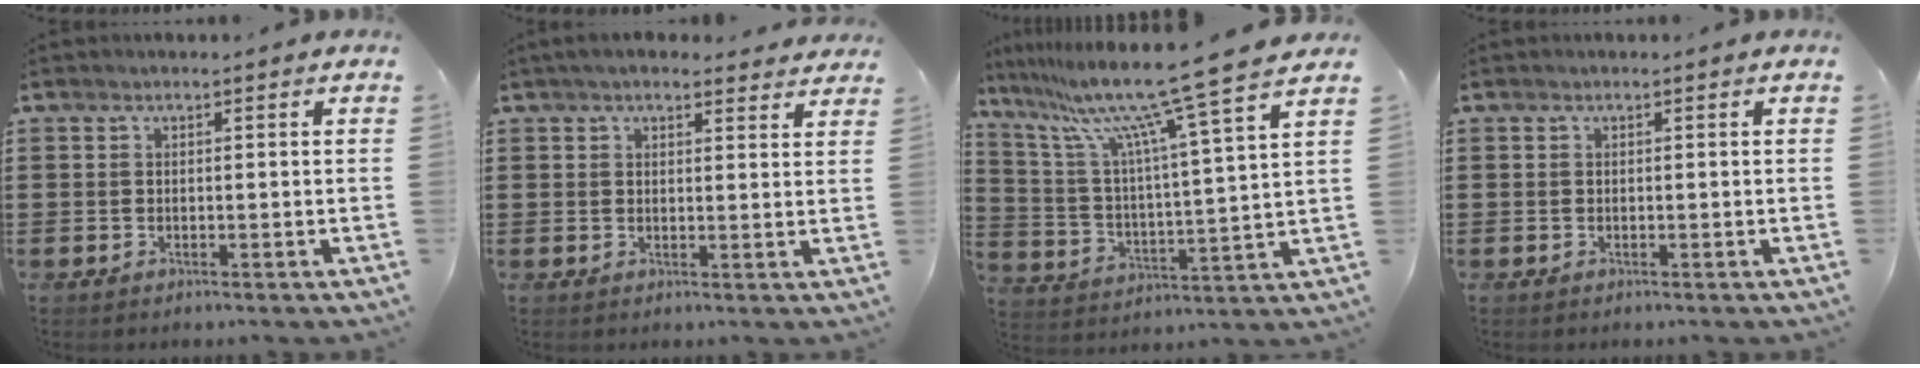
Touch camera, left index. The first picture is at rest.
{"total": 3.5, "force": [3.1, 0.9, 1.3], "torque": [-0.033, -0.002, 0.058]}
{"total": 12.6, "force": [10.4, -0.8, 7.0], "torque": [-0.172, -0.069, 0.165]}
{"total": 0.0}